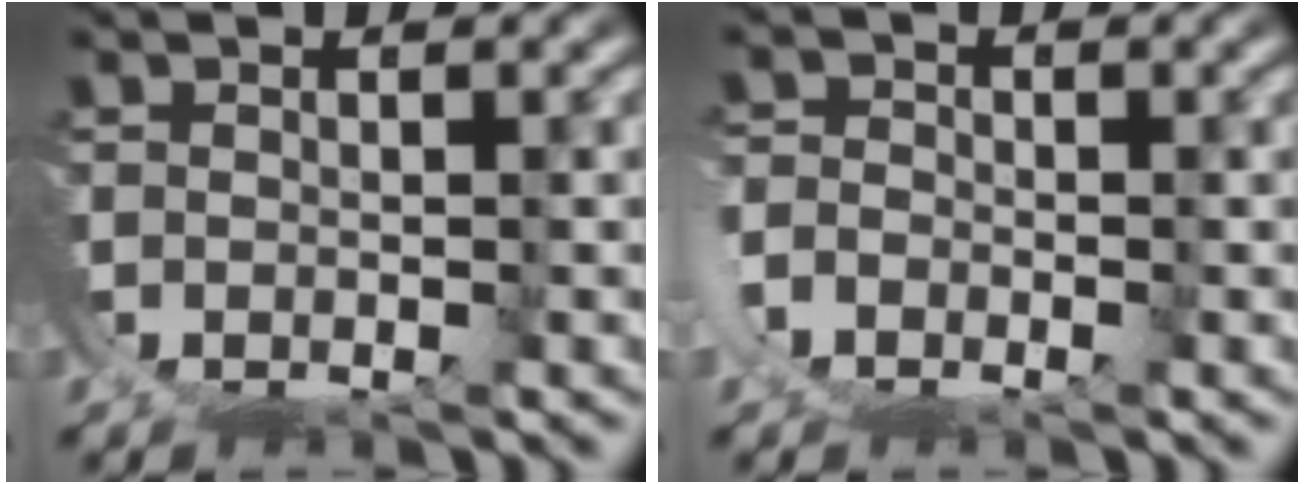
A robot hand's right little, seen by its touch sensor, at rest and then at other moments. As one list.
[{"total": 3.3, "force": [-1.7, 2.9, 0.0], "torque": [-0.018, -0.017, -0.029]}]